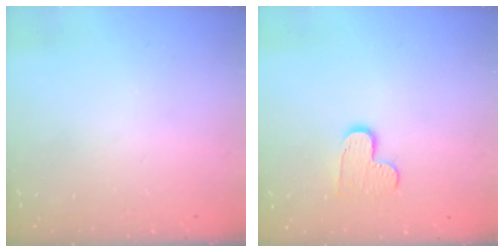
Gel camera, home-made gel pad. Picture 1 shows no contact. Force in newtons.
{"total": 7.0, "press": 7.0, "slide": 0.3}